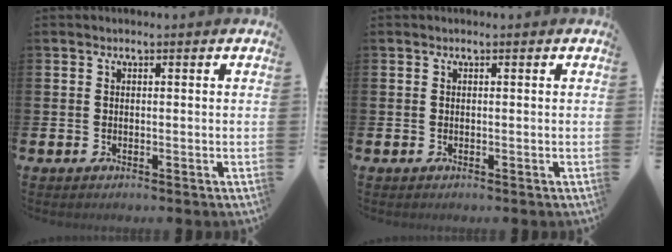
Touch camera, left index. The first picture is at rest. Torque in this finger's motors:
{"motor_torque": [0.00, 0.00, 0.03, 0.00]}